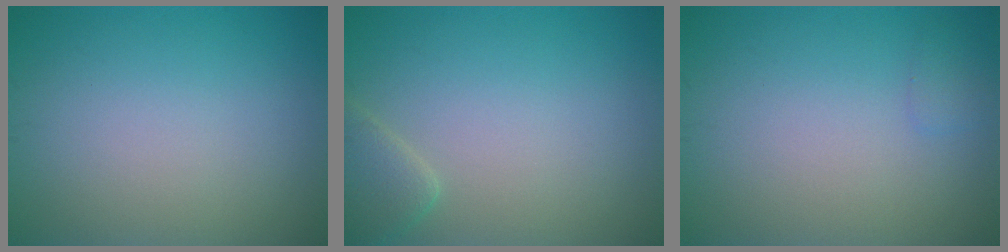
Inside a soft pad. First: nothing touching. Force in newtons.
{"total": 2.2, "press": 2.2, "slide": 0.1}
{"total": 0.7, "press": 0.7, "slide": 0.0}